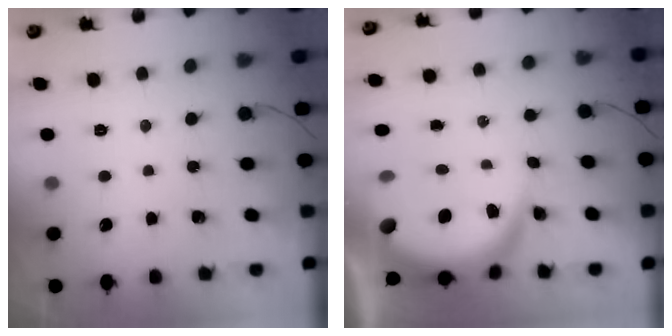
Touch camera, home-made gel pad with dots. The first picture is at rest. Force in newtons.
{"total": 9.3, "press": 9.2, "slide": 1.1}